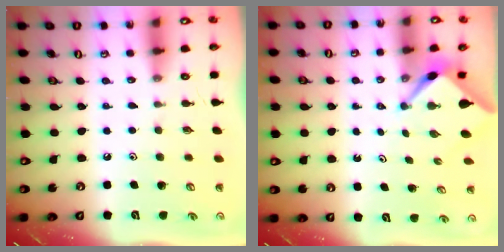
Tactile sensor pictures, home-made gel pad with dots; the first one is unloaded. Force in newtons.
{"total": 2.5, "press": 2.5, "slide": 0.3}